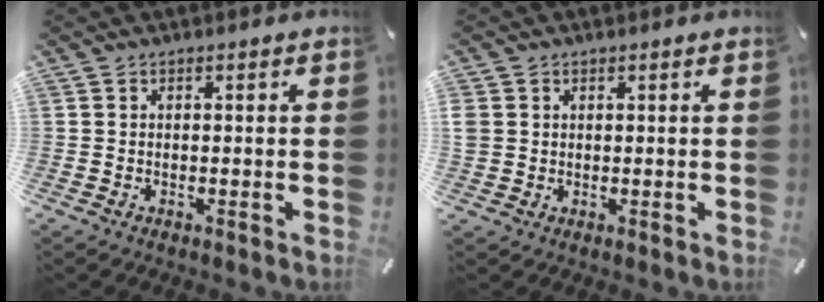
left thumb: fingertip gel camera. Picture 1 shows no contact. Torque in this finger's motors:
{"motor_torque": [0.76, 0.91, 0.20, -0.26, 0.00]}